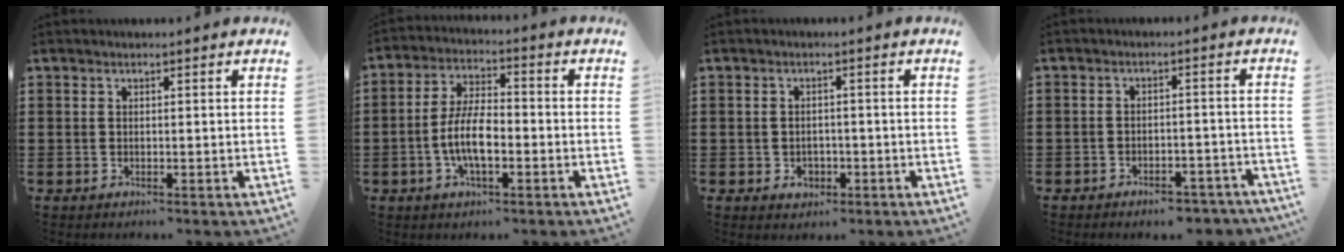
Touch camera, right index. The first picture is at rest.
{"total": 7.7, "force": [-2.1, 2.9, 6.8], "torque": [-0.152, -0.004, -0.045]}
{"total": 2.1, "force": [-0.9, 1.7, 0.9], "torque": [-0.022, 0.001, -0.020]}
{"total": 3.6, "force": [-3.5, 0.6, 0.6], "torque": [-0.011, 0.005, -0.071]}